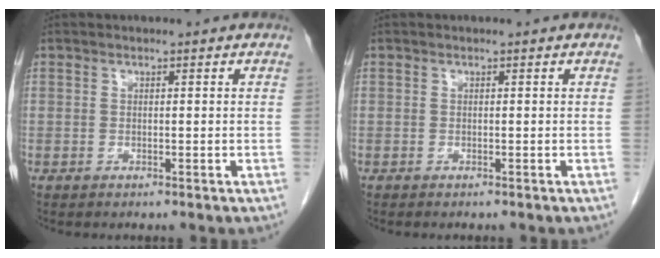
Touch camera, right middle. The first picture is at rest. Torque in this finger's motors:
{"motor_torque": [-0.17, -0.26, -0.04, -0.01]}